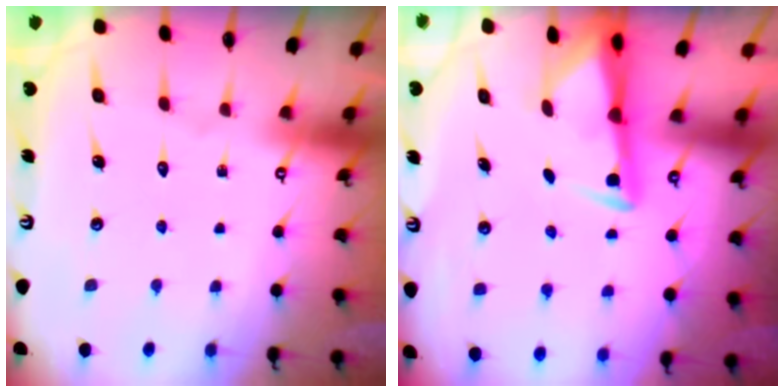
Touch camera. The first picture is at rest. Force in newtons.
{"total": 2.8, "press": 2.7, "slide": 0.6}